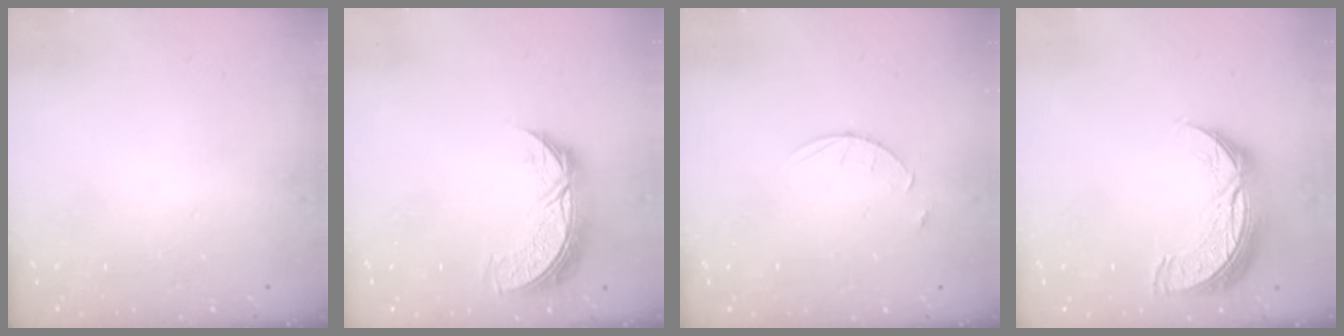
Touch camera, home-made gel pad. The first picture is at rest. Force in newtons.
{"total": 9.2, "press": 9.2, "slide": 0.6}
{"total": 4.9, "press": 4.9, "slide": 0.6}
{"total": 10.6, "press": 10.6, "slide": 0.8}